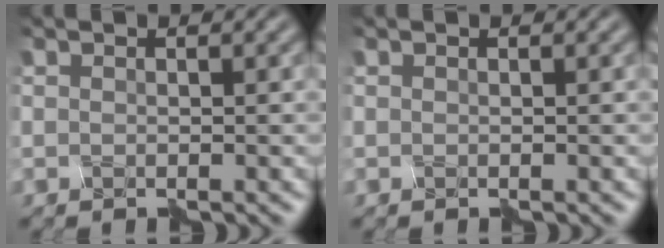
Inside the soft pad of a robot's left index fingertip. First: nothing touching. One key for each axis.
{"total": 0.0}